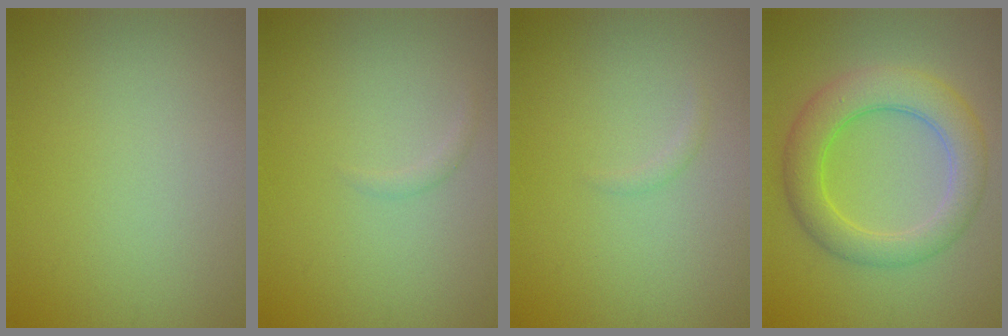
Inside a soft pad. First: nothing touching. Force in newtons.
{"total": 0.6, "press": 0.6, "slide": 0.1}
{"total": 0.6, "press": 0.6, "slide": 0.0}
{"total": 5.9, "press": 5.9, "slide": 0.2}